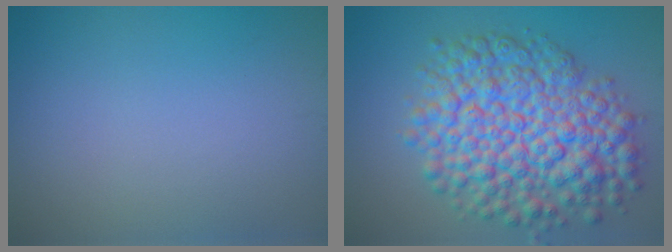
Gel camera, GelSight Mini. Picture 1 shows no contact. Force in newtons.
{"total": 10.2, "press": 10.2, "slide": 0.3}